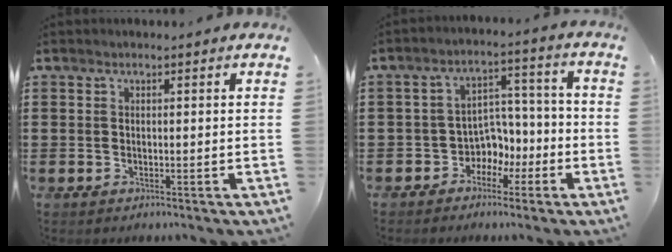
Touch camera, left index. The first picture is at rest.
{"total": 5.4, "force": [-2.6, 4.5, 1.6], "torque": [-0.043, 0.008, -0.049]}